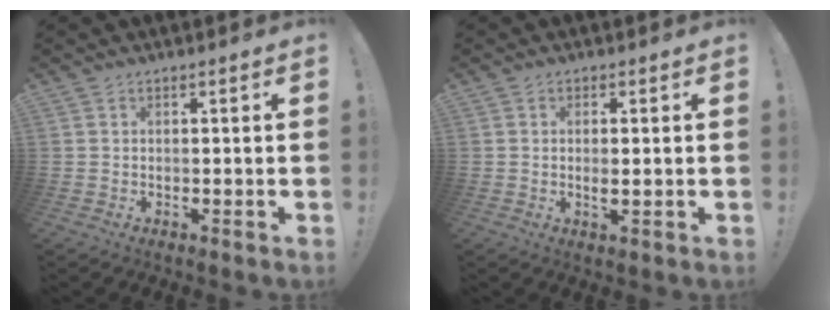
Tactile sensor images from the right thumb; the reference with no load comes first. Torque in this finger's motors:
{"motor_torque": [-0.07, -0.23, -0.04, 0.27, 0.00]}